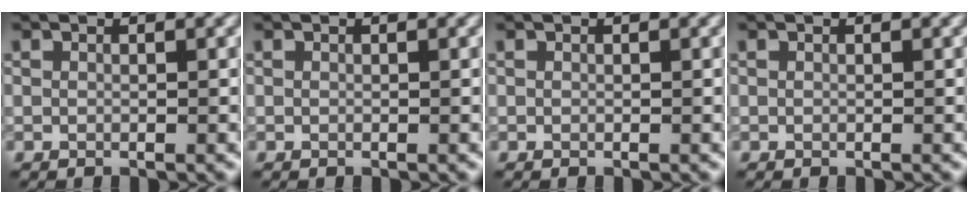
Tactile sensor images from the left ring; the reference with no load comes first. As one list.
[{"total": 0.0}, {"total": 0.0}, {"total": 0.0}]